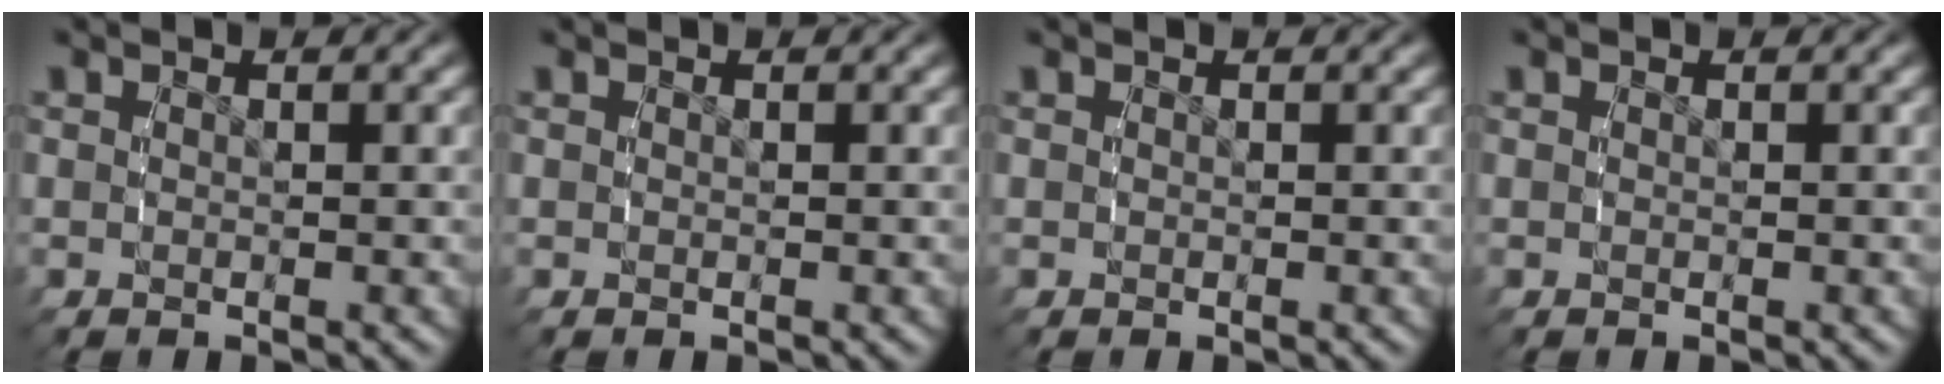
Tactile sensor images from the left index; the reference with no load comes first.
{"total": 0.0}
{"total": 0.0}
{"total": 0.0}